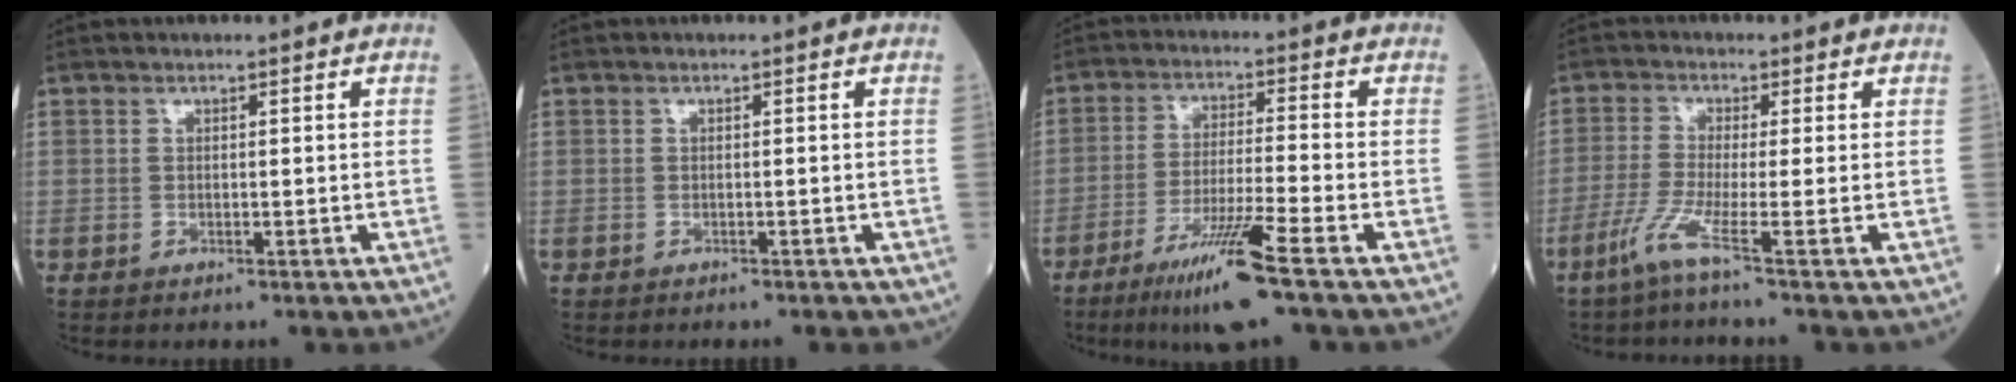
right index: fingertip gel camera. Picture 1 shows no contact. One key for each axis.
{"total": 1.4, "fx": -1.1, "fy": 0.5, "fz": 0.7, "tx": -0.015, "ty": -0.002, "tz": -0.010}
{"total": 10.3, "fx": -6.3, "fy": -1.1, "fz": 8.1, "tx": -0.154, "ty": -0.034, "tz": -0.118}
{"total": 4.5, "fx": -2.8, "fy": -1.6, "fz": 3.2, "tx": -0.077, "ty": -0.015, "tz": -0.068}